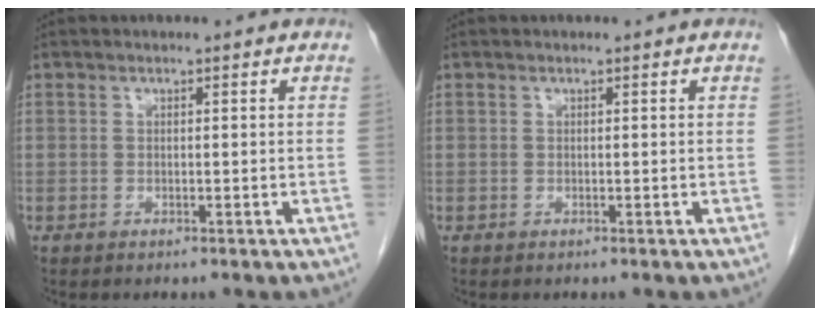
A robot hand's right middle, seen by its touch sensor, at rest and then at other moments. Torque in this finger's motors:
{"motor_torque": [0.01, -0.01, 0.00, 0.00]}